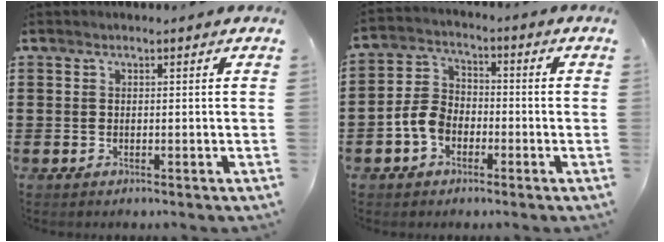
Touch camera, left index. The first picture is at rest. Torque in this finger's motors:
{"motor_torque": [0.98, 0.44, 0.26, 0.08]}